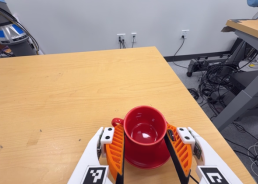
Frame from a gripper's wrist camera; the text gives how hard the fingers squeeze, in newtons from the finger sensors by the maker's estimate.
{"total": 3.2, "left": 2.8, "right": 3.6}